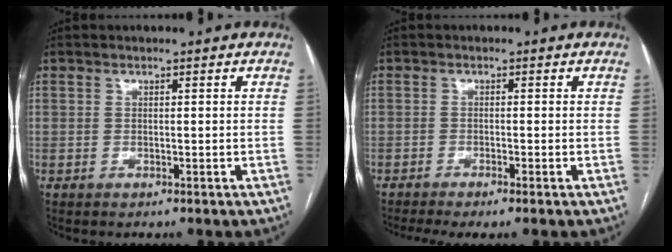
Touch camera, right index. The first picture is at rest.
{"total": 4.4, "force": [-3.1, 0.4, 3.1], "torque": [-0.048, -0.006, -0.053]}